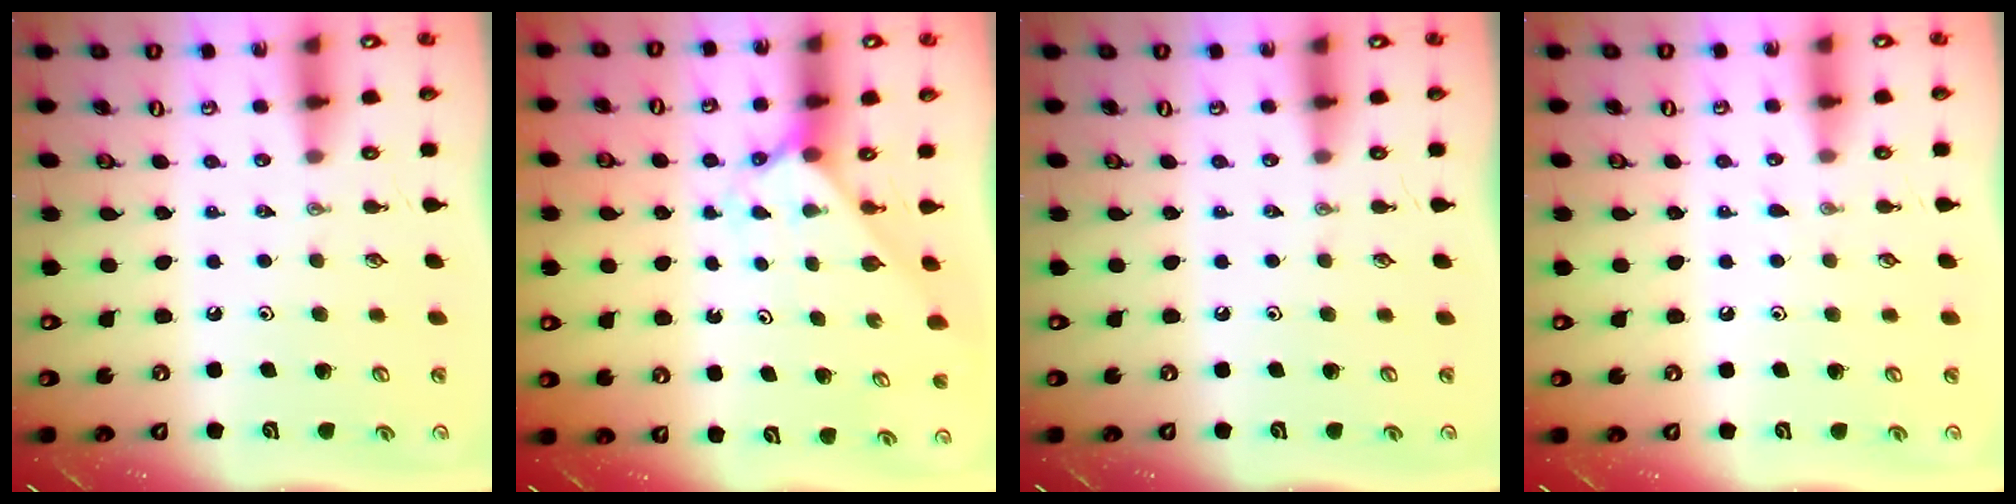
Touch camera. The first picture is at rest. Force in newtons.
{"total": 2.3, "press": 2.3, "slide": 0.2}
{"total": 0.0}
{"total": 4.9, "press": 4.9, "slide": 0.5}